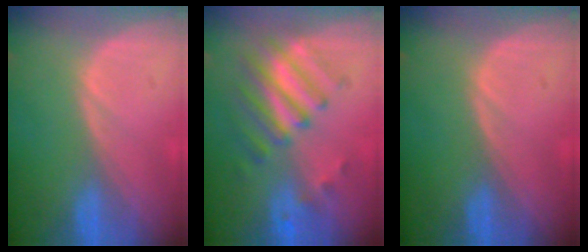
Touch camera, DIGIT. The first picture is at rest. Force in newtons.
{"total": 7.7, "press": 6.9, "slide": 3.4}
{"total": 0.0}